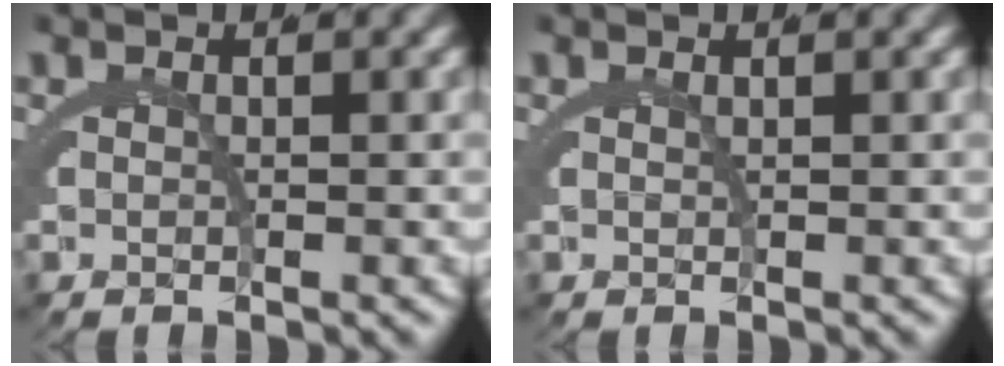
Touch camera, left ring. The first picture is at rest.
{"total": 0.8, "force": [0.5, -0.7, 0.2], "torque": [-0.003, 0.000, 0.011]}